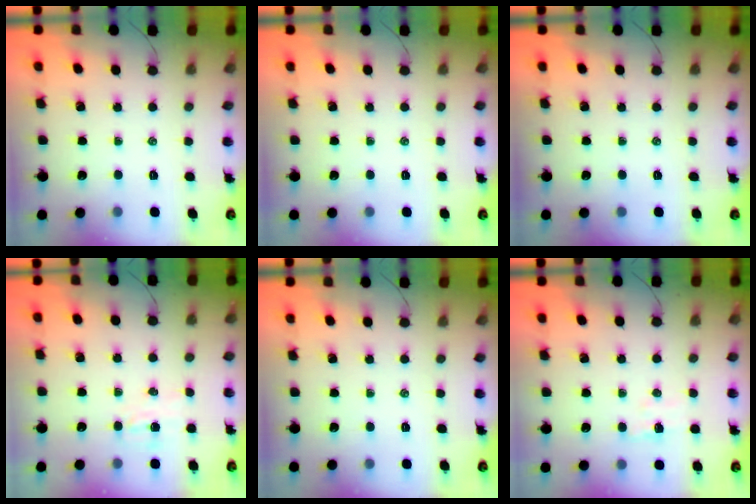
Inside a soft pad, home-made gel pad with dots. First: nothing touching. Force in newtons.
{"total": 0.0}
{"total": 0.0}
{"total": 3.5, "press": 3.4, "slide": 1.0}
{"total": 0.0}
{"total": 3.6, "press": 3.5, "slide": 1.0}